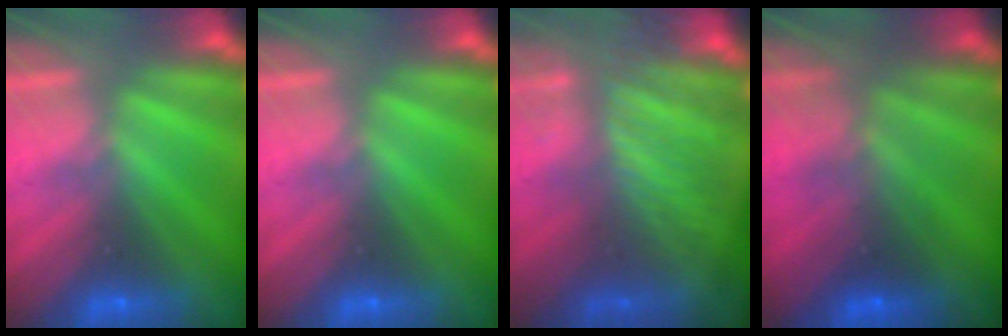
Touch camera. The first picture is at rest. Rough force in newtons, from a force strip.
{"total": 0.0}
{"total": 4.4}
{"total": 7.2}